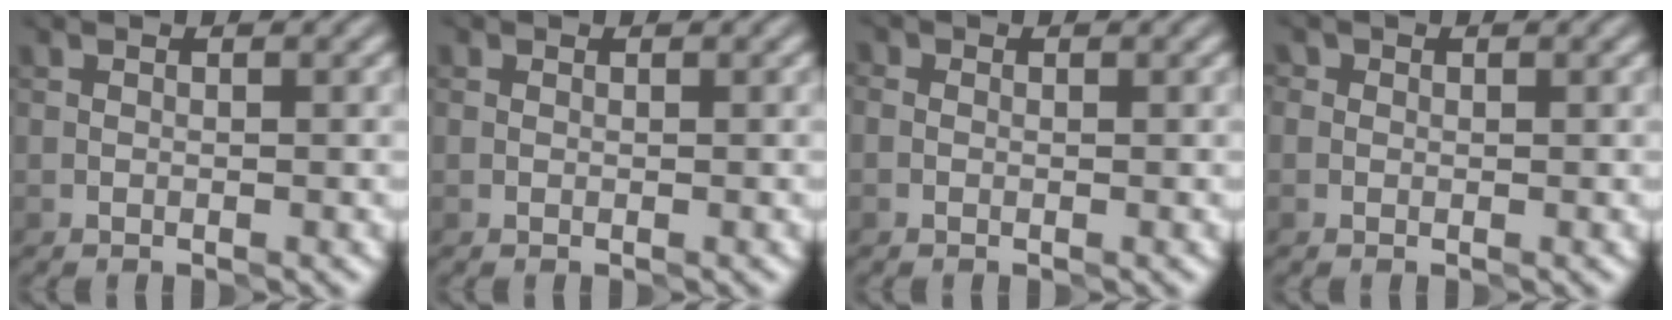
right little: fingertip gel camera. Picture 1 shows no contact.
{"total": 0.6, "force": [0.4, 0.4, 0.2], "torque": [-0.001, -0.002, 0.002]}
{"total": 0.6, "force": [0.1, 0.6, 0.1], "torque": [0.009, -0.003, -0.013]}
{"total": 0.6, "force": [0.2, 0.6, -0.1], "torque": [0.008, -0.001, -0.008]}